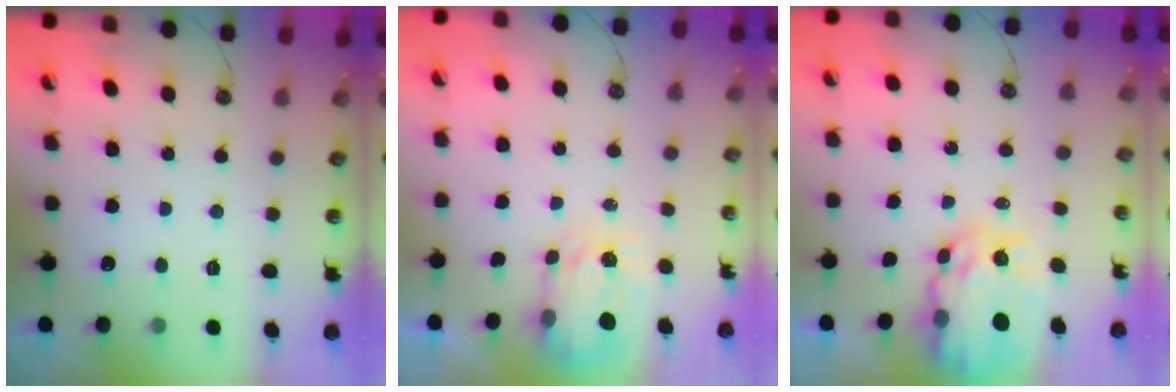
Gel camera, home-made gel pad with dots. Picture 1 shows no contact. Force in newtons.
{"total": 3.7, "press": 3.7, "slide": 0.5}
{"total": 11.9, "press": 11.8, "slide": 1.1}